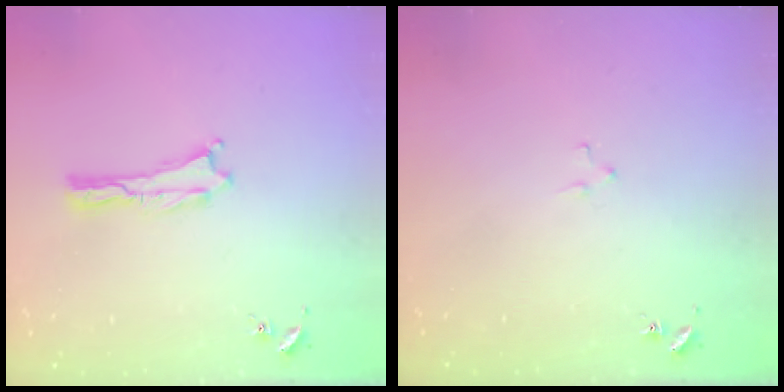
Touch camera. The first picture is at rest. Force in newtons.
{"total": 1.9, "press": 1.9, "slide": 0.1}